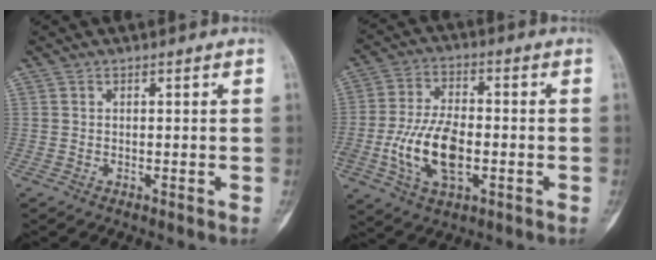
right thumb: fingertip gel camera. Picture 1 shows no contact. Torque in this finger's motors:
{"motor_torque": [0.57, 0.60, 0.51, 0.05, 0.09]}